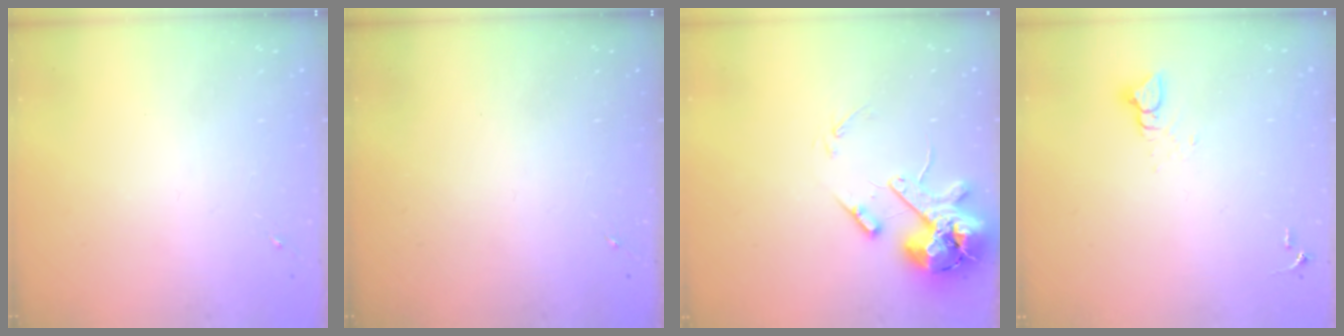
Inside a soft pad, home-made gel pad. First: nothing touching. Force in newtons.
{"total": 0.0}
{"total": 14.0, "press": 13.8, "slide": 2.4}
{"total": 3.9, "press": 3.9, "slide": 0.4}